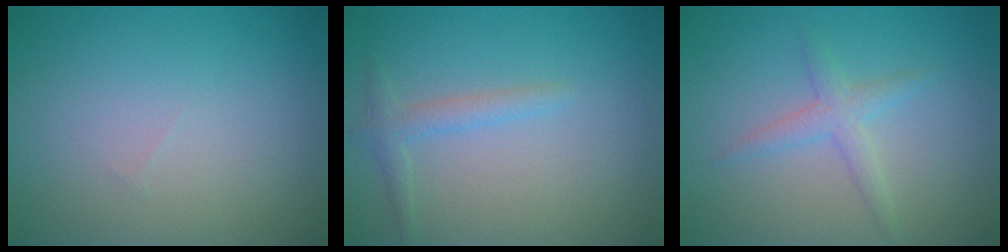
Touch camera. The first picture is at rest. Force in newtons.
{"total": 1.3, "press": 1.3, "slide": 0.1}
{"total": 2.0, "press": 2.0, "slide": 0.1}